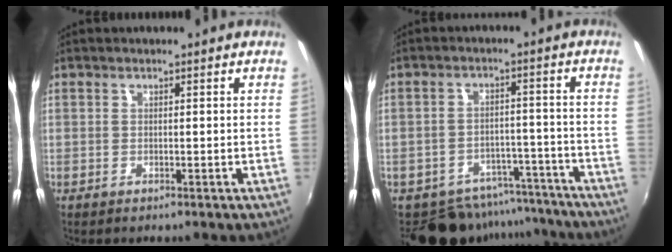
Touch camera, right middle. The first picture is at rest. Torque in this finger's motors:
{"motor_torque": [1.05, -1.09, 0.05, 0.03]}